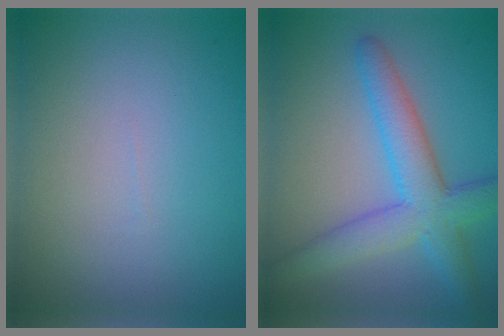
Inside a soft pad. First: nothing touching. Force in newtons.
{"total": 5.9, "press": 5.9, "slide": 0.1}